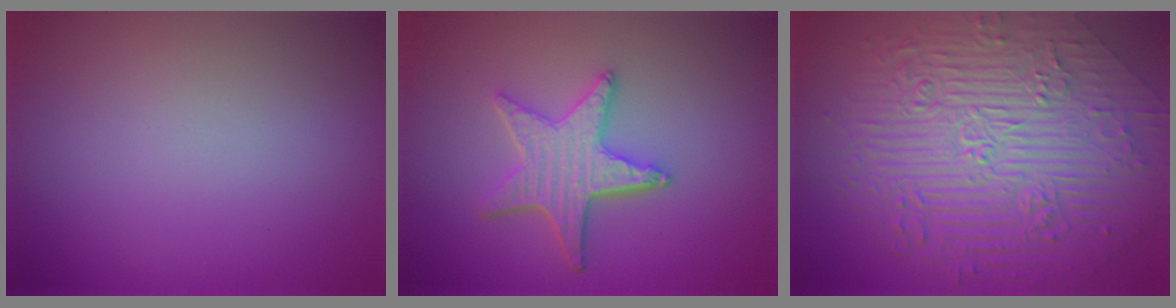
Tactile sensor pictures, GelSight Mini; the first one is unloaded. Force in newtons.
{"total": 4.5, "press": 3.8, "slide": 2.4}
{"total": 10.8, "press": 7.4, "slide": 7.9}